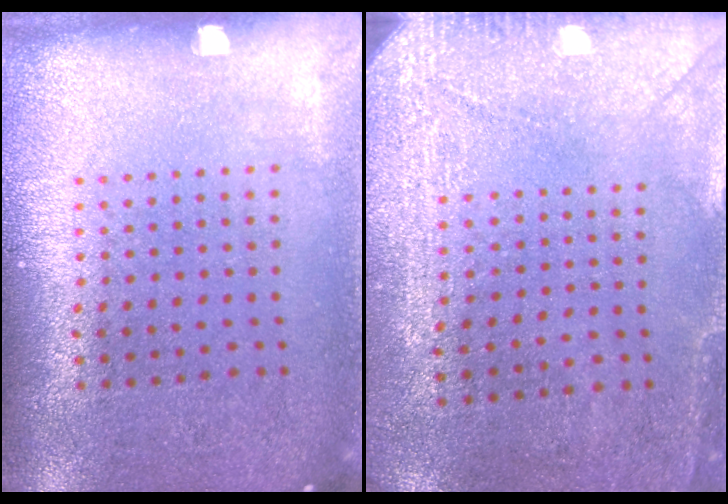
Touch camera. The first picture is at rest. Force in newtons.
{"total": 3.0, "press": 2.6, "slide": 1.4}